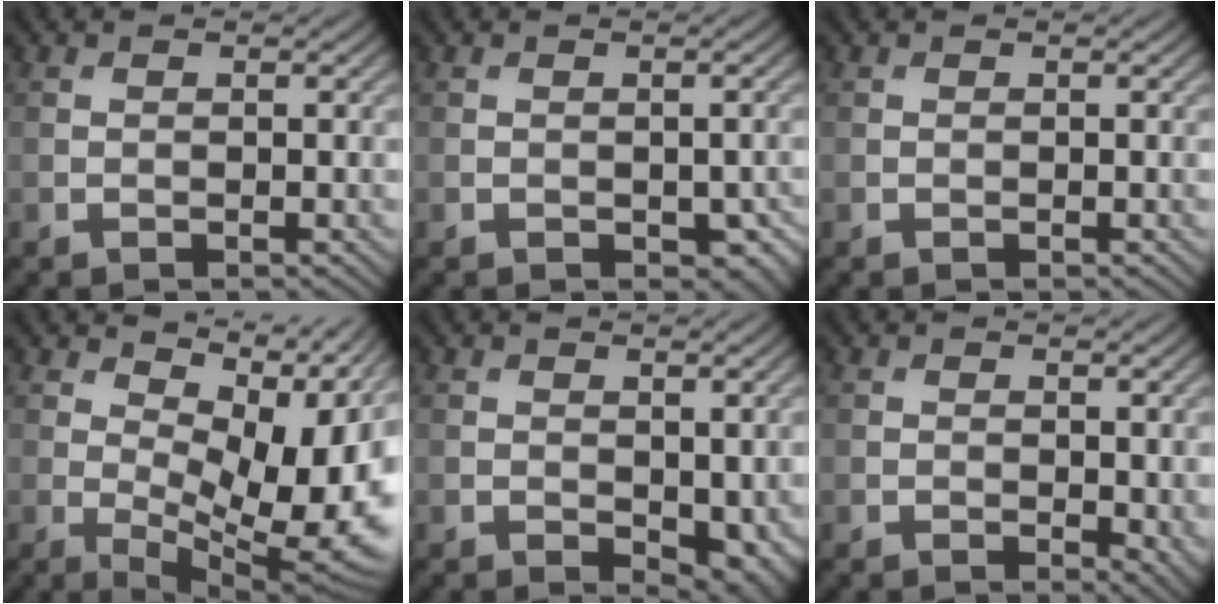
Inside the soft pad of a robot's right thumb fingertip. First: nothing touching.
{"total": 2.8, "force": [-0.9, 1.8, 1.9], "torque": [-0.027, -0.018, -0.005]}
{"total": 0.0}
{"total": 14.7, "force": [3.2, 7.2, 12.4], "torque": [-0.176, -0.004, 0.080]}
{"total": 4.1, "force": [-0.2, 2.5, 3.3], "torque": [-0.047, -0.016, 0.003]}
{"total": 2.6, "force": [-0.1, 1.6, 2.0], "torque": [-0.021, -0.010, 0.003]}